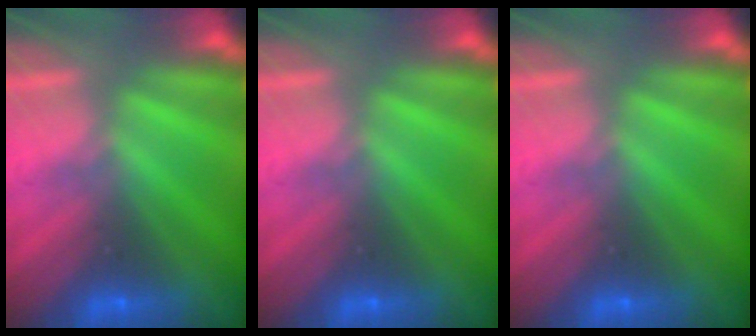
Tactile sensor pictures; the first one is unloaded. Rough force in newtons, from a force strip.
{"total": 0.0}
{"total": 0.0}